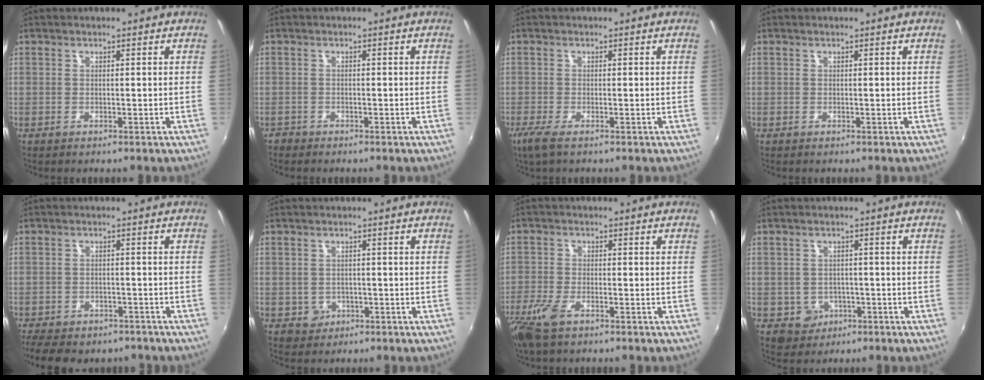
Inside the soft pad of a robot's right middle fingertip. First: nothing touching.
{"total": 1.4, "force": [-1.3, 0.7, 0.1], "torque": [-0.007, 0.000, -0.023]}
{"total": 3.3, "force": [-2.0, 0.4, 2.6], "torque": [-0.058, -0.012, -0.037]}
{"total": 0.0}
{"total": 11.9, "force": [-9.3, 5.3, 5.1], "torque": [-0.121, -0.022, -0.135]}
{"total": 3.3, "force": [-1.0, 3.1, 0.6], "torque": [-0.021, 0.000, -0.009]}
{"total": 6.7, "force": [-4.4, 2.4, 4.5], "torque": [-0.117, -0.017, -0.089]}
{"total": 4.6, "force": [-1.7, 4.2, 0.9], "torque": [-0.031, 0.005, -0.013]}